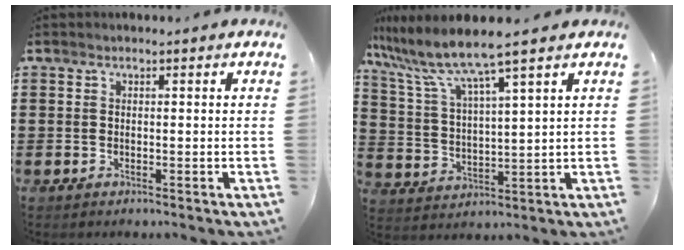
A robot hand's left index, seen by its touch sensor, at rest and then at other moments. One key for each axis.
{"total": 7.3, "fx": 5.9, "fy": -0.1, "fz": 4.3, "tx": -0.109, "ty": -0.035, "tz": 0.098}